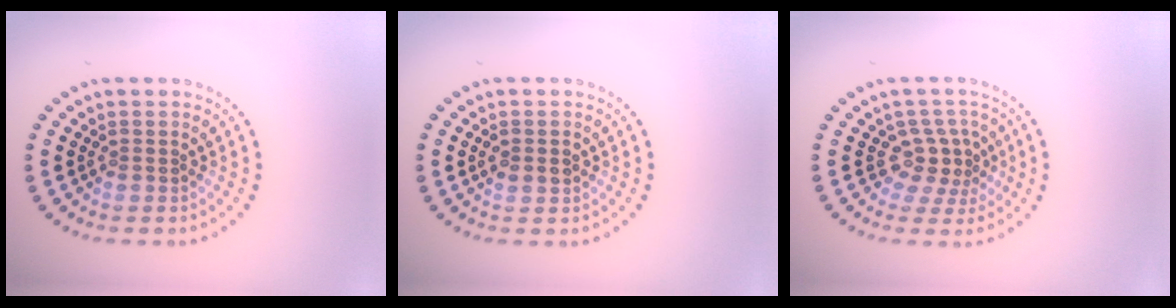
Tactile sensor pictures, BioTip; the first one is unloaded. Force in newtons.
{"total": 1.0, "press": 0.9, "slide": 0.2}
{"total": 3.0, "press": 2.2, "slide": 2.0}